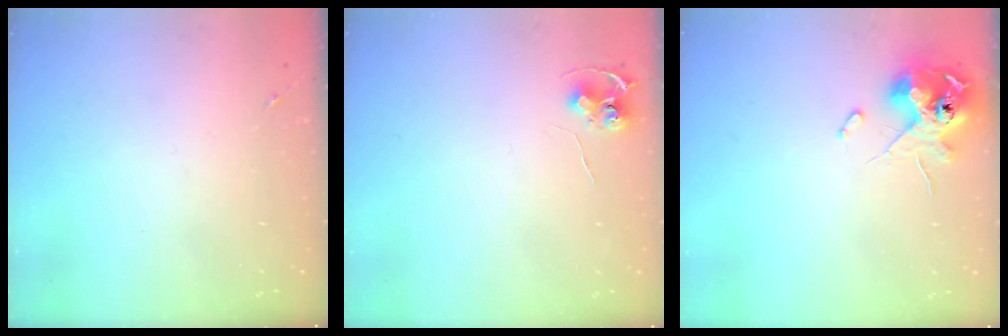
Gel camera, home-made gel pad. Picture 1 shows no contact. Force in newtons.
{"total": 6.9, "press": 6.9, "slide": 0.5}
{"total": 11.6, "press": 11.4, "slide": 2.1}